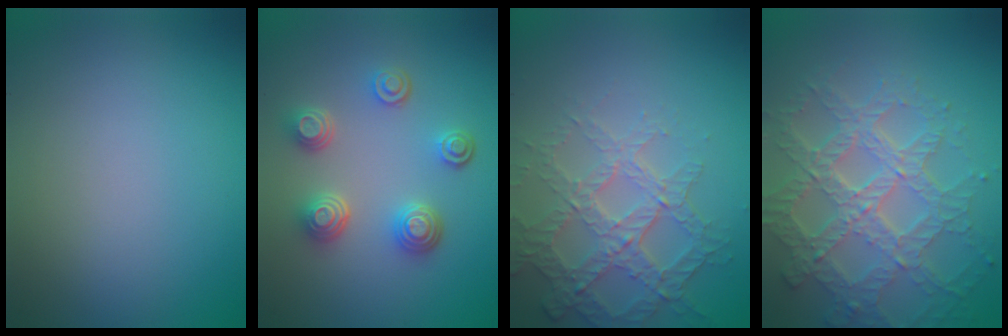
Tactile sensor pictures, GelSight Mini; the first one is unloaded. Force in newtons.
{"total": 4.1, "press": 3.4, "slide": 2.3}
{"total": 4.0, "press": 3.9, "slide": 1.0}
{"total": 7.8, "press": 5.7, "slide": 5.4}